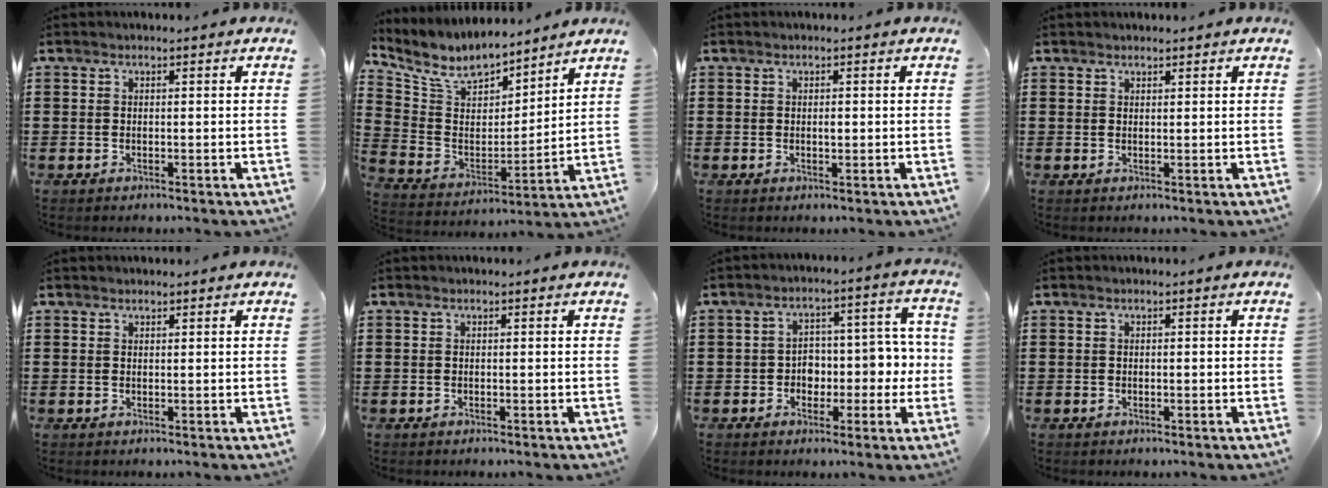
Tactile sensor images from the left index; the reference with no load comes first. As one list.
[{"total": 8.6, "force": [7.5, 3.3, 2.6], "torque": [-0.095, -0.044, 0.135]}, {"total": 0.9, "force": [0.1, 0.4, 0.7], "torque": [-0.016, 0.002, 0.001]}, {"total": 1.0, "force": [0.9, 0.3, -0.2], "torque": [0.000, 0.001, 0.019]}, {"total": 0.7, "force": [0.6, 0.2, -0.1], "torque": [0.000, 0.001, 0.013]}, {"total": 0.0}, {"total": 5.1, "force": [-1.0, 4.3, 2.7], "torque": [-0.042, 0.000, -0.027]}, {"total": 0.0}]